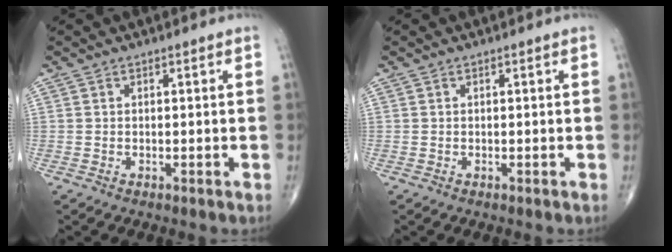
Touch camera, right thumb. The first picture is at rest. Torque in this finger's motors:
{"motor_torque": [-0.03, -0.01, -0.02, -0.01, 0.01]}